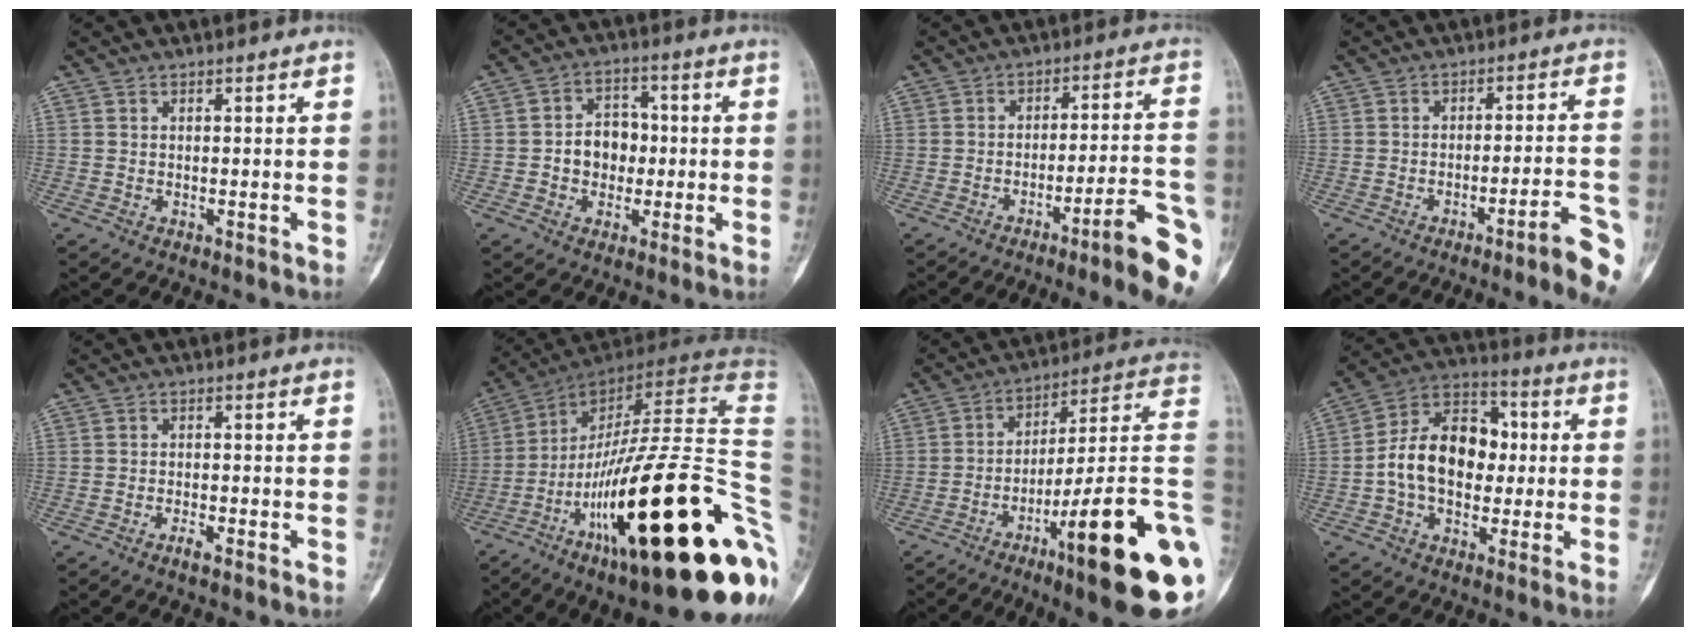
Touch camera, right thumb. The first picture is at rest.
{"total": 8.7, "force": [-0.6, 6.8, 5.4], "torque": [-0.048, 0.025, -0.016]}
{"total": 13.0, "force": [-6.9, 1.6, 10.9], "torque": [-0.141, 0.042, -0.093]}
{"total": 9.3, "force": [-5.1, 1.1, 7.7], "torque": [-0.095, 0.026, -0.067]}
{"total": 1.9, "force": [-1.4, 0.4, 1.2], "torque": [-0.030, 0.005, -0.028]}
{"total": 40.3, "force": [-12.3, 9.3, 37.2], "torque": [-0.485, 0.058, -0.197]}
{"total": 23.9, "force": [-8.2, 2.7, 22.3], "torque": [-0.279, 0.046, -0.123]}
{"total": 15.3, "force": [-0.3, 10.6, 11.0], "torque": [-0.160, 0.039, -0.015]}